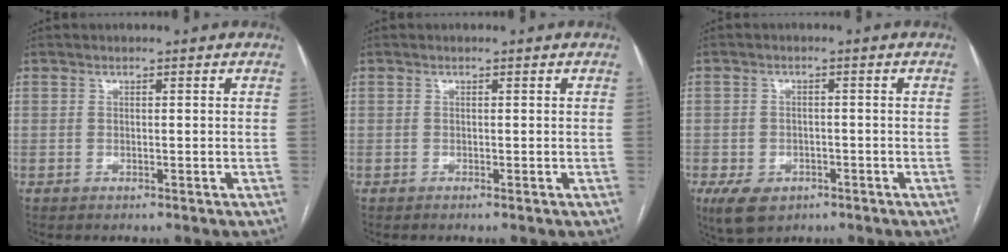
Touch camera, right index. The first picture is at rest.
{"total": 0.0}
{"total": 5.9, "force": [-3.2, 4.3, 2.6], "torque": [-0.047, -0.001, -0.040]}